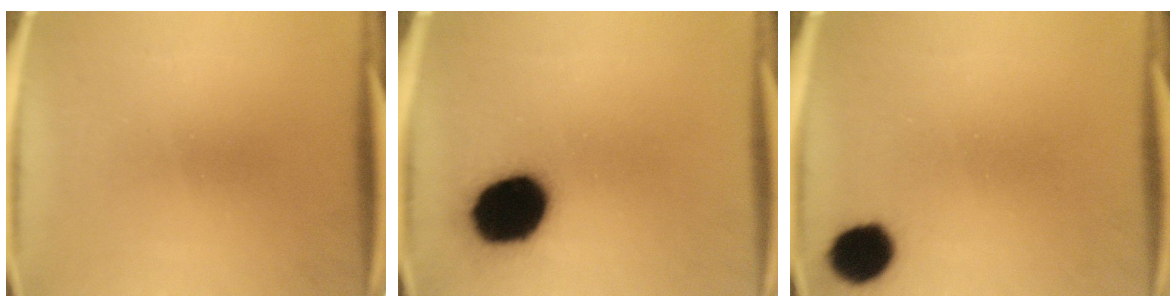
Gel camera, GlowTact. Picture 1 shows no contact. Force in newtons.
{"total": 18.9}
{"total": 9.9}